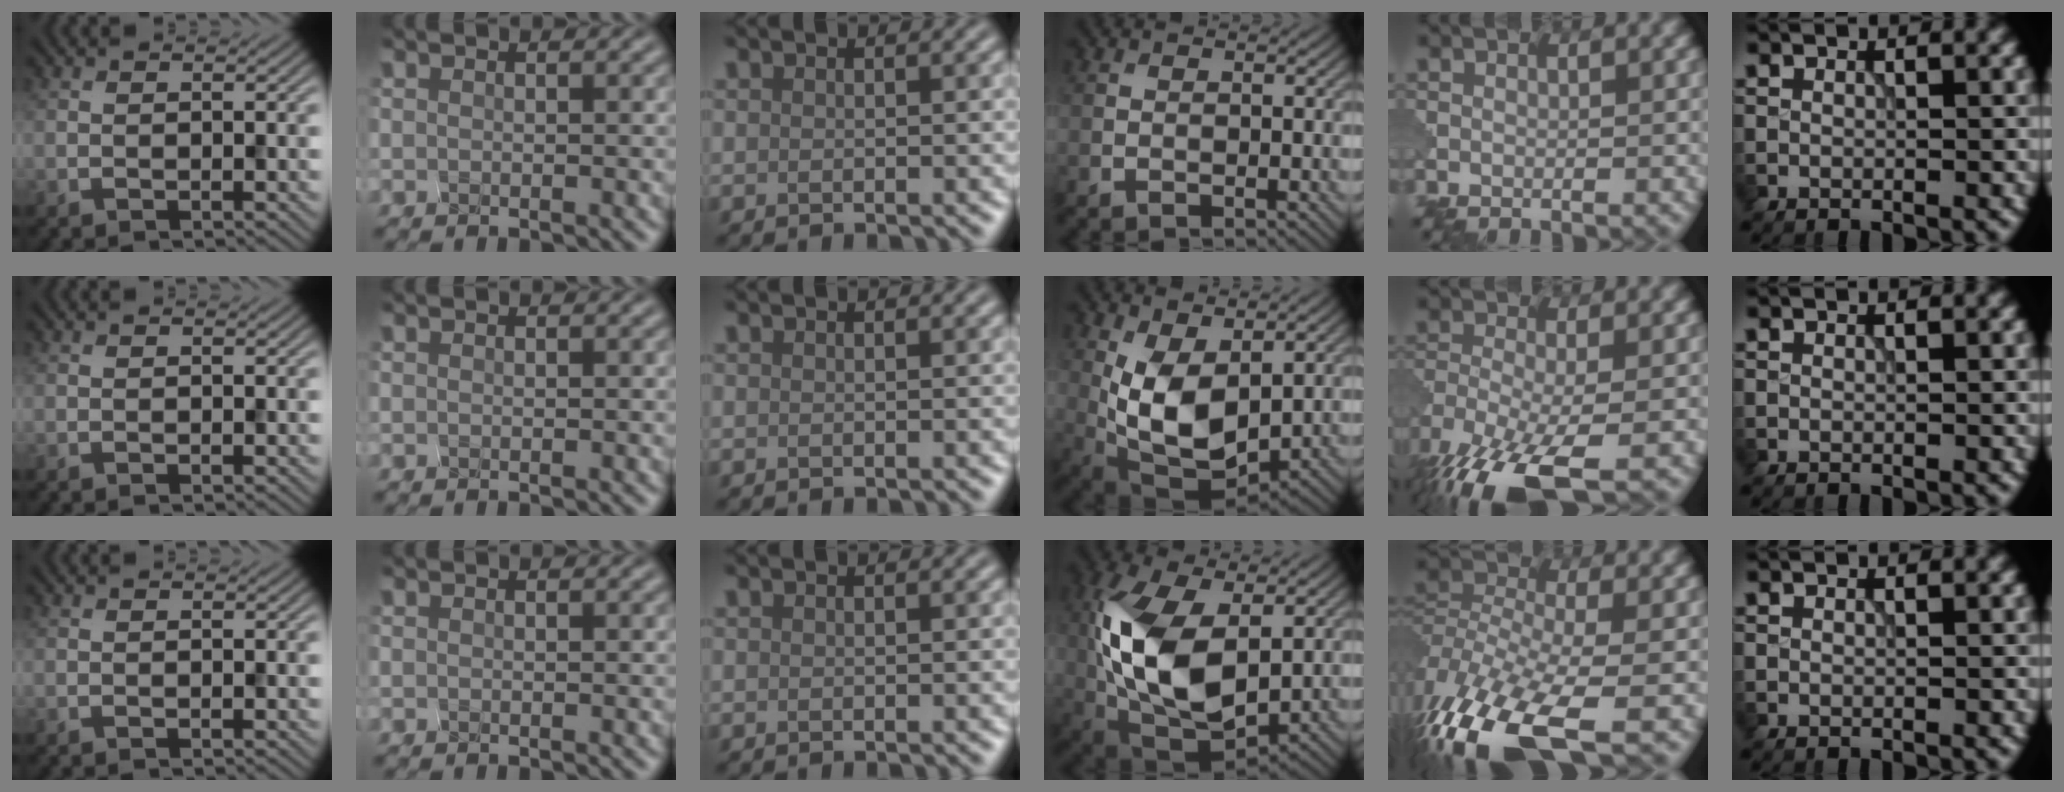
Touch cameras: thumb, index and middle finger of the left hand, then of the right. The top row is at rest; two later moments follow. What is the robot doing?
{"motion": "squeeze", "object": "clothespin"}